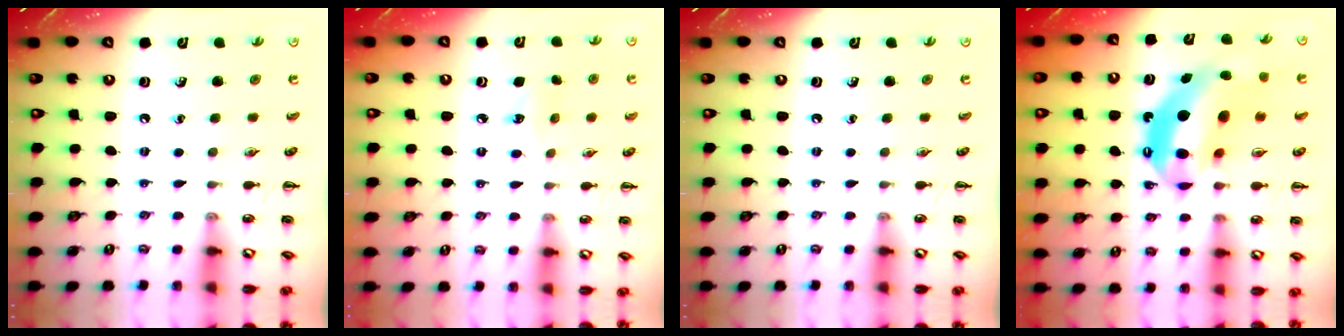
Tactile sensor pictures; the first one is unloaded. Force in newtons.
{"total": 5.1, "press": 4.9, "slide": 1.4}
{"total": 0.0}
{"total": 15.4, "press": 14.8, "slide": 4.2}